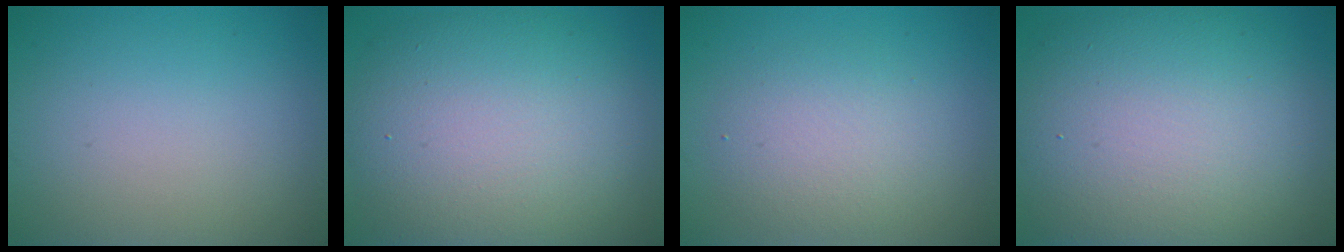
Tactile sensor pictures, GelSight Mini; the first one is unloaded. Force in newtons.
{"total": 11.7, "press": 11.7, "slide": 0.4}
{"total": 3.4, "press": 3.4, "slide": 0.1}
{"total": 13.4, "press": 13.4, "slide": 0.5}